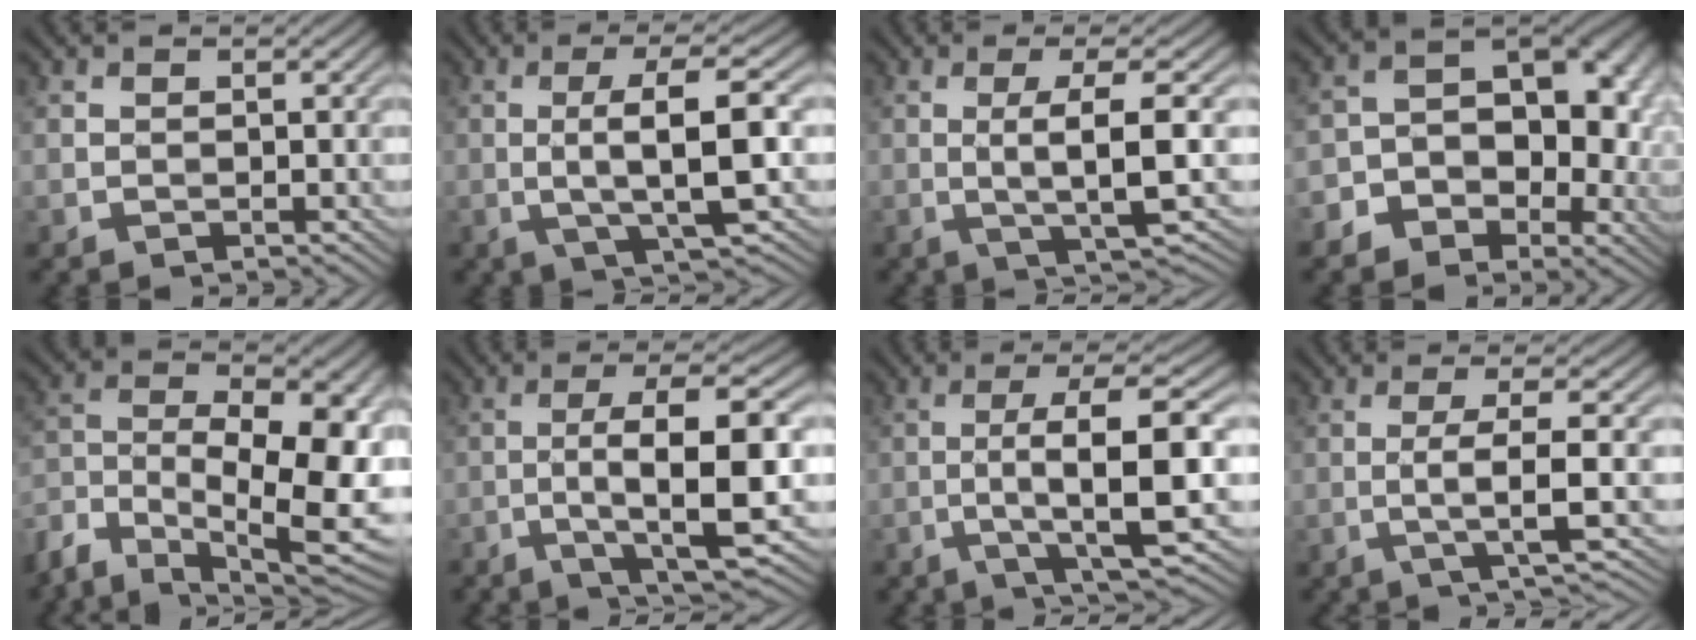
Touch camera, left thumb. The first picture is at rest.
{"total": 7.9, "force": [-0.4, 1.6, 7.7], "torque": [-0.130, 0.015, -0.011]}
{"total": 6.7, "force": [-0.1, 1.0, 6.6], "torque": [-0.114, 0.011, -0.003]}
{"total": 10.9, "force": [-3.2, 8.3, 6.3], "torque": [-0.063, -0.017, -0.056]}
{"total": 15.2, "force": [-7.1, 7.4, 11.2], "torque": [-0.208, -0.011, -0.129]}
{"total": 10.0, "force": [-2.6, 1.9, 9.4], "torque": [-0.141, 0.017, -0.051]}
{"total": 9.2, "force": [-1.9, 1.3, 8.9], "torque": [-0.139, 0.022, -0.041]}
{"total": 4.7, "force": [-1.1, 0.5, 4.5], "torque": [-0.070, 0.015, -0.037]}